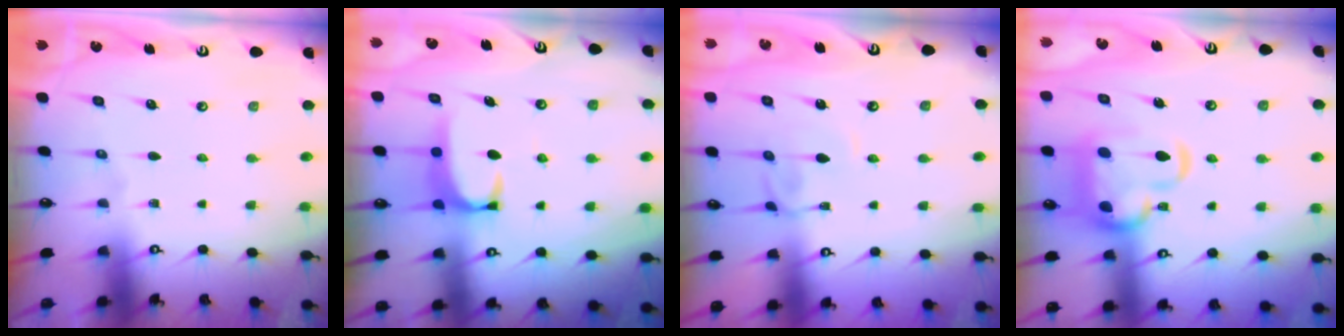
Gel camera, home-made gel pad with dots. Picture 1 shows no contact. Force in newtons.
{"total": 2.3, "press": 2.3, "slide": 0.3}
{"total": 2.7, "press": 2.7, "slide": 0.2}
{"total": 7.9, "press": 7.8, "slide": 1.6}